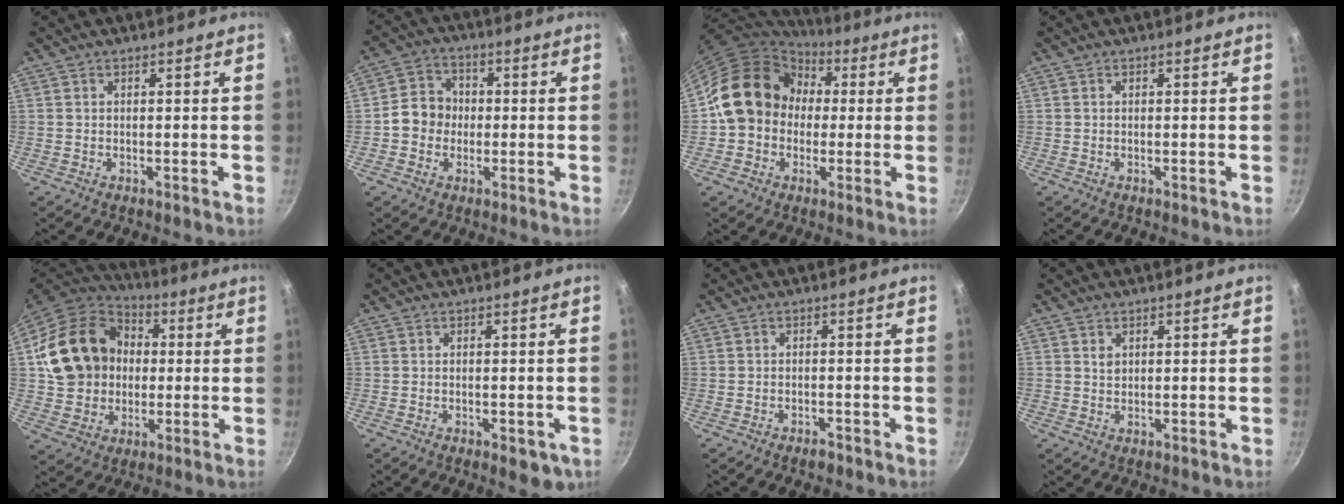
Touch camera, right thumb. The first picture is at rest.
{"total": 7.3, "force": [-0.7, 6.5, 3.2], "torque": [-0.022, 0.020, -0.028]}
{"total": 16.2, "force": [1.3, 13.9, 8.2], "torque": [-0.106, 0.039, 0.008]}
{"total": 0.0}
{"total": 20.4, "force": [2.3, 16.9, 11.2], "torque": [-0.185, 0.036, 0.045]}
{"total": 3.9, "force": [-1.6, 1.9, 3.0], "torque": [-0.029, 0.002, -0.015]}
{"total": 1.7, "force": [-1.4, 0.7, 0.7], "torque": [-0.014, 0.013, -0.019]}
{"total": 1.2, "force": [0.5, 0.9, 0.6], "torque": [-0.008, 0.000, 0.010]}